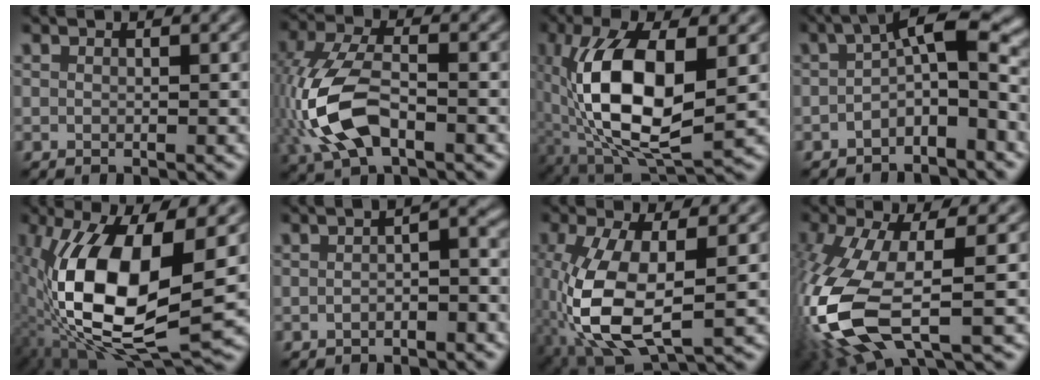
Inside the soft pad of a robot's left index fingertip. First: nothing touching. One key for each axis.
{"total": 8.2, "fx": -2.7, "fy": 4.1, "fz": 6.6, "tx": -0.160, "ty": 0.005, "tz": -0.062}
{"total": 12.7, "fx": 0.4, "fy": 5.9, "fz": 11.3, "tx": -0.217, "ty": -0.006, "tz": 0.010}
{"total": 4.9, "fx": -1.4, "fy": 1.5, "fz": 4.5, "tx": -0.068, "ty": 0.017, "tz": -0.036}
{"total": 13.3, "fx": -0.6, "fy": 5.2, "fz": 12.3, "tx": -0.238, "ty": -0.006, "tz": -0.013}
{"total": 2.3, "fx": -0.9, "fy": 0.6, "fz": 2.1, "tx": -0.036, "ty": 0.008, "tz": -0.018}
{"total": 9.5, "fx": -2.0, "fy": 4.4, "fz": 8.2, "tx": -0.197, "ty": -0.011, "tz": -0.037}
{"total": 11.6, "fx": -3.1, "fy": 4.7, "fz": 10.2, "tx": -0.260, "ty": -0.023, "tz": -0.056}